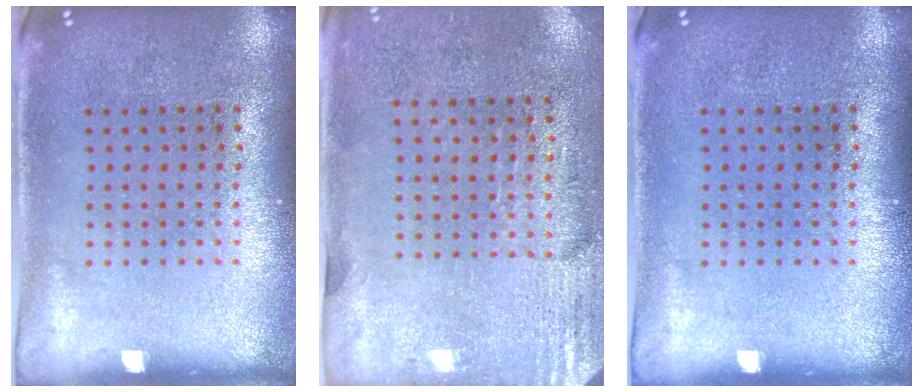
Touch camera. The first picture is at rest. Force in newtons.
{"total": 2.8, "press": 2.5, "slide": 1.4}
{"total": 0.0}